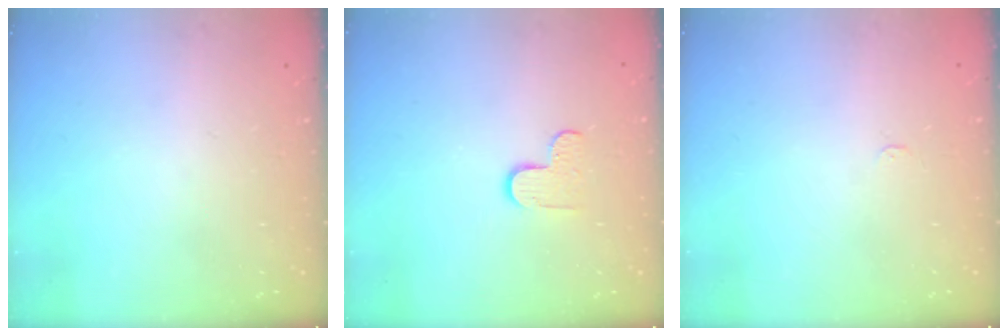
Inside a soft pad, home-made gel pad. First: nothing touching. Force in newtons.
{"total": 5.1, "press": 5.1, "slide": 0.5}
{"total": 2.4, "press": 2.4, "slide": 0.3}